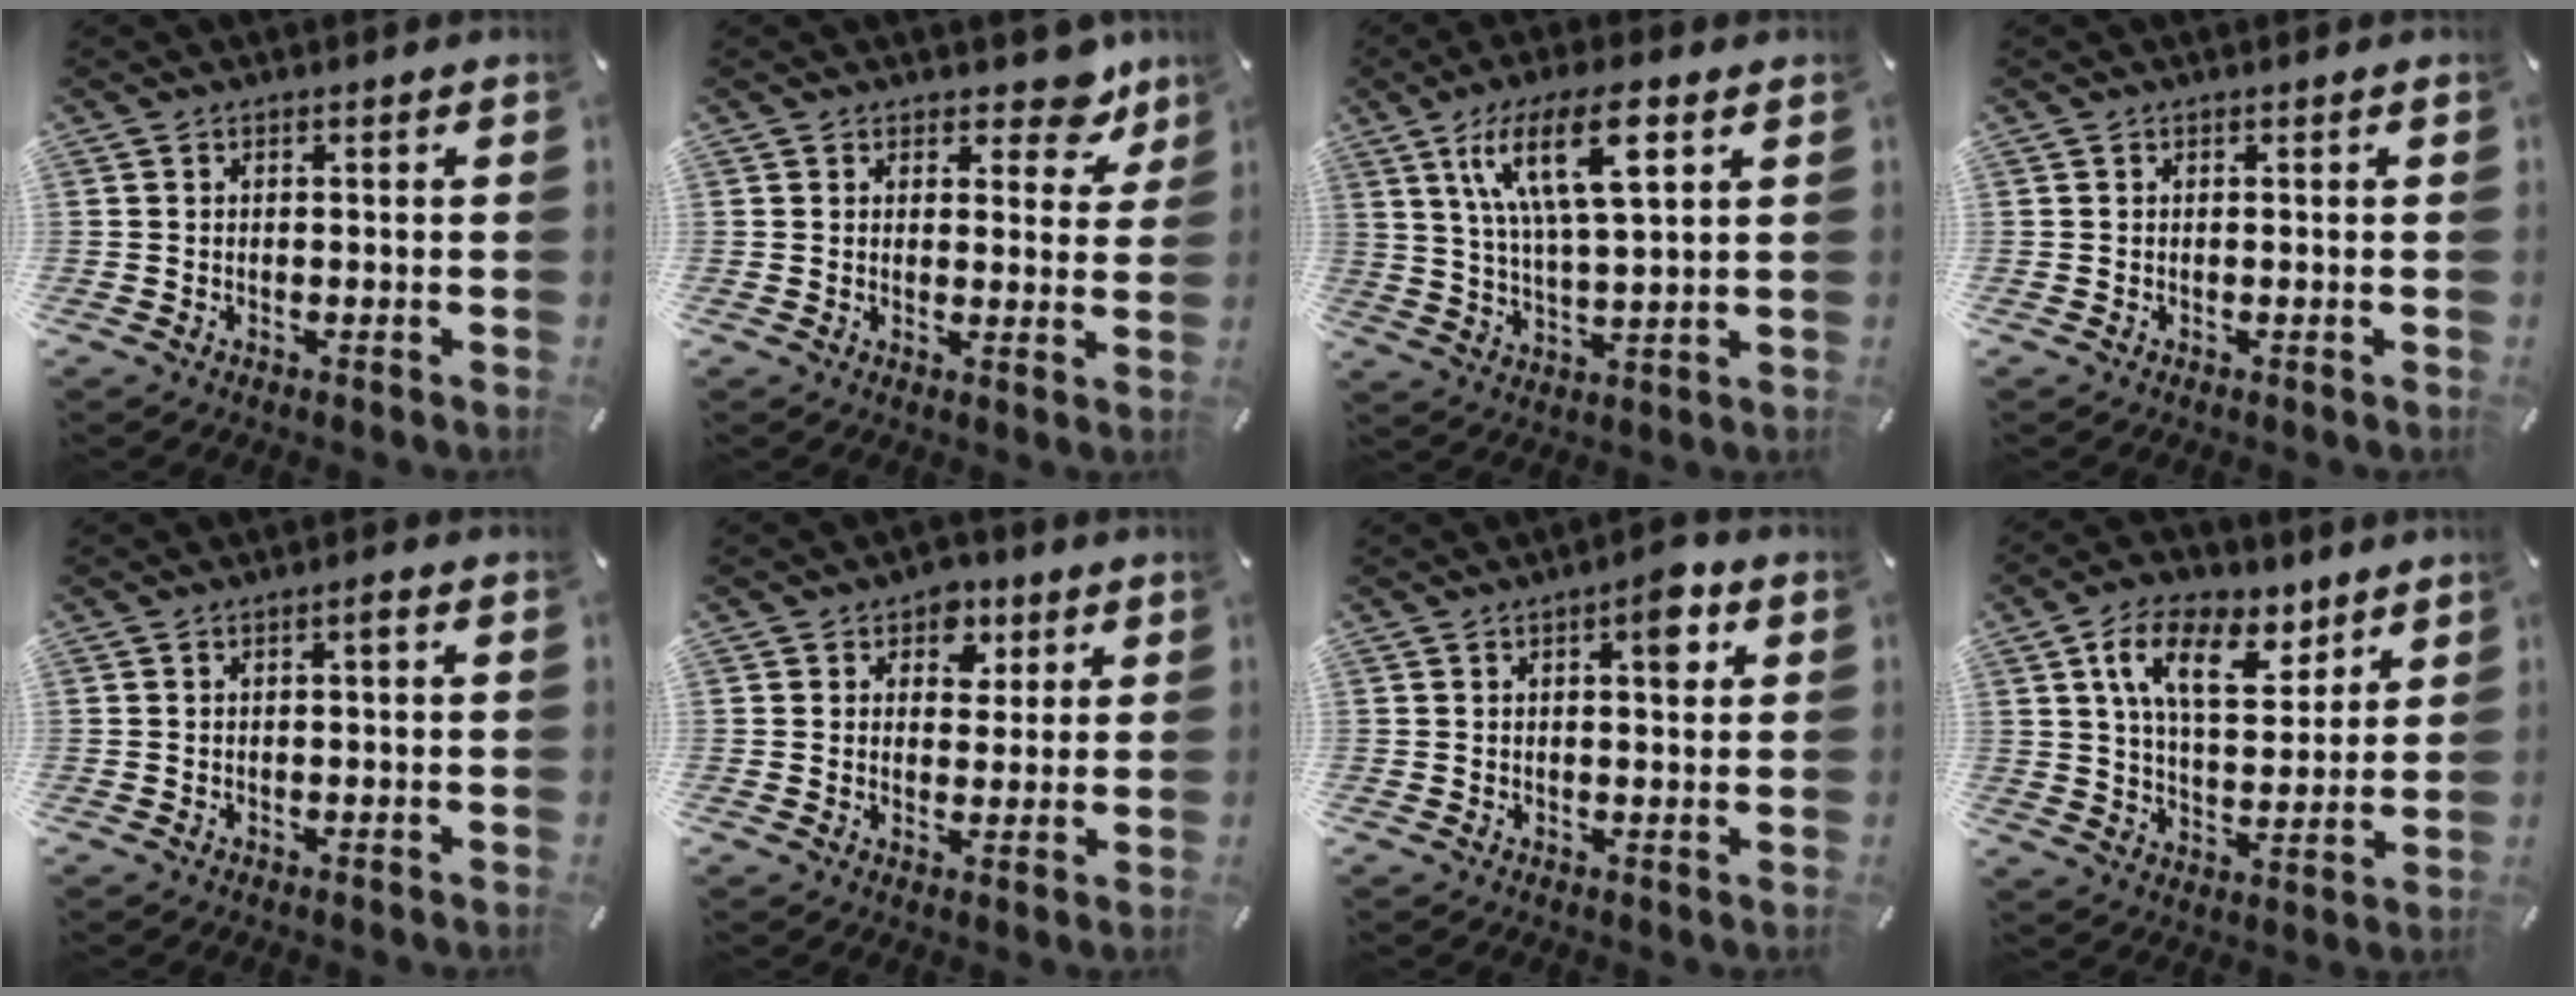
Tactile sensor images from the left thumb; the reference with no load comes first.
{"total": 8.3, "force": [5.9, 4.4, 4.0], "torque": [-0.030, -0.041, 0.098]}
{"total": 15.3, "force": [7.0, 4.9, 12.7], "torque": [-0.251, -0.002, 0.114]}
{"total": 0.0}
{"total": 1.1, "force": [0.0, 0.2, 1.1], "torque": [-0.021, 0.002, -0.001]}
{"total": 6.0, "force": [2.6, 4.8, 2.5], "torque": [-0.017, -0.008, 0.038]}
{"total": 5.6, "force": [2.2, 2.2, 4.6], "torque": [-0.056, -0.007, 0.028]}
{"total": 14.2, "force": [7.6, 7.9, 9.0], "torque": [-0.151, -0.018, 0.137]}